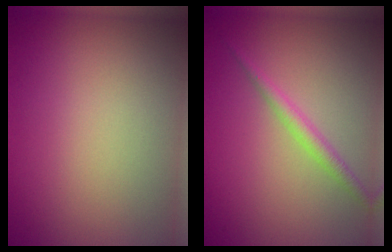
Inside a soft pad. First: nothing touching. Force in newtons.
{"total": 1.8, "press": 1.8, "slide": 0.0}